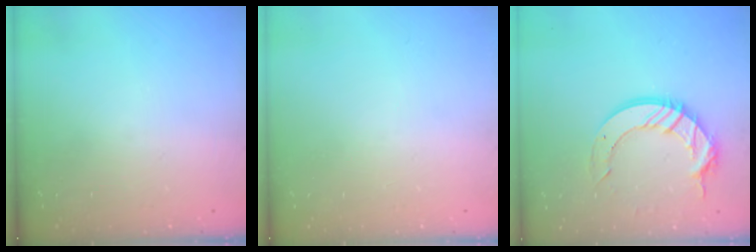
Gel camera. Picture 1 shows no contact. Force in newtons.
{"total": 0.0}
{"total": 12.6, "press": 12.6, "slide": 1.2}